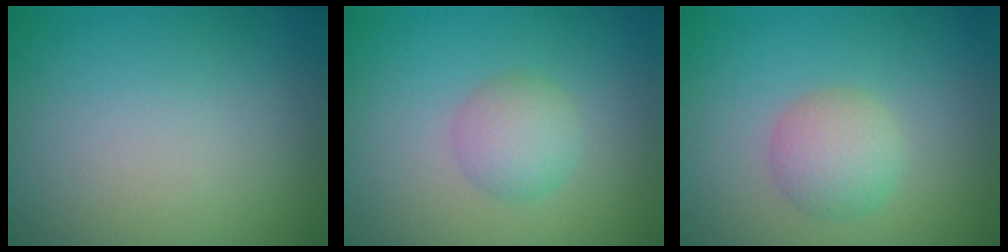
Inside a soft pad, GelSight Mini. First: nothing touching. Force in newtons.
{"total": 2.4, "press": 2.4, "slide": 0.1}
{"total": 2.7, "press": 2.7, "slide": 0.1}